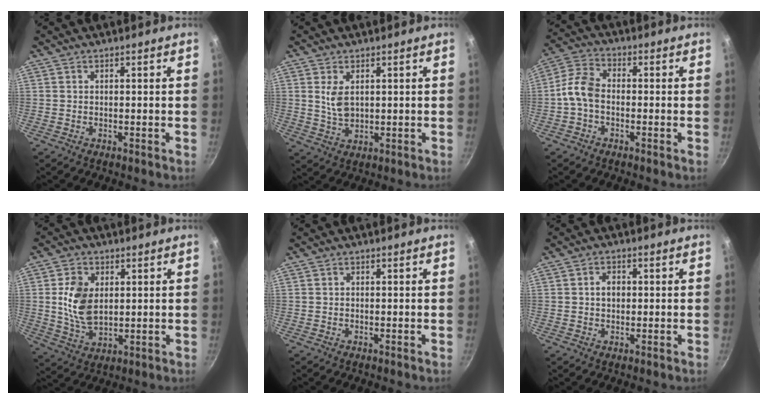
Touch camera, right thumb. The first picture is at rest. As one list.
[{"total": 4.8, "force": [1.3, 2.7, 3.7], "torque": [-0.065, -0.015, 0.030]}, {"total": 6.5, "force": [-1.5, 4.2, 4.7], "torque": [-0.097, 0.032, -0.043]}, {"total": 9.7, "force": [1.5, 6.4, 7.2], "torque": [-0.124, -0.013, 0.032]}, {"total": 0.0}, {"total": 2.9, "force": [0.2, 2.2, 1.9], "torque": [-0.015, 0.007, 0.002]}]